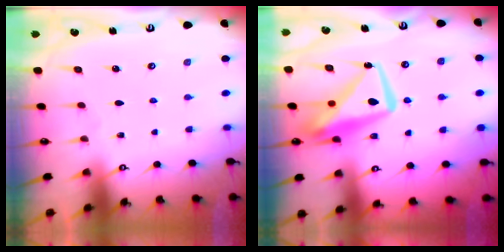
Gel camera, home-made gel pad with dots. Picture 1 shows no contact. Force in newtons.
{"total": 13.4, "press": 13.3, "slide": 1.6}